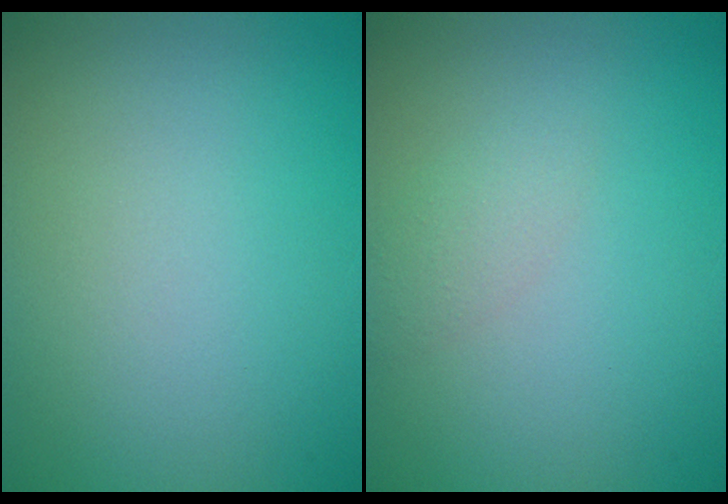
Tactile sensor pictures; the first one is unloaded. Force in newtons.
{"total": 1.4, "press": 1.4, "slide": 0.1}